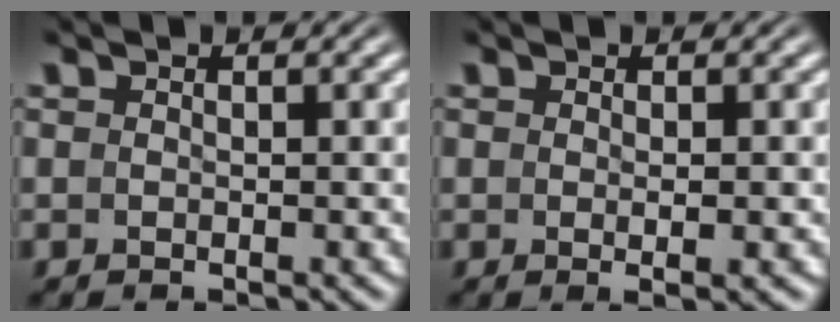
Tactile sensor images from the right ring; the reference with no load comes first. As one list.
[{"total": 1.5, "force": [-0.3, -0.4, 1.5], "torque": [-0.028, -0.010, -0.001]}]